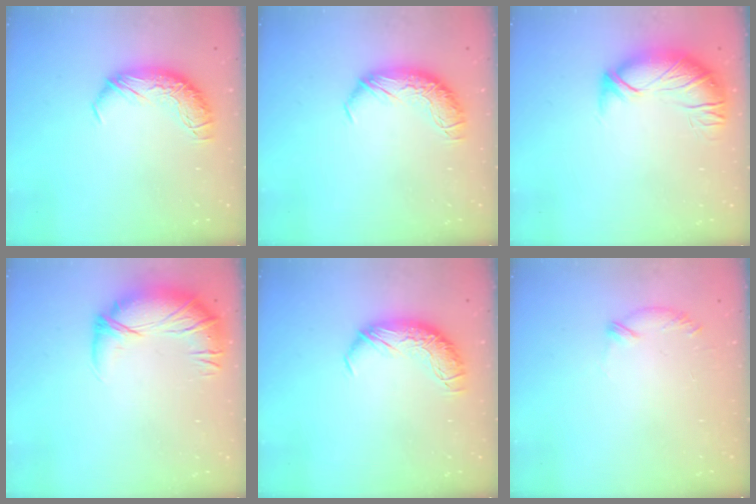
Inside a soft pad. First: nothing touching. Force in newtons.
{"total": 0.0}
{"total": 2.8, "press": 1.3, "slide": 2.5}
{"total": 2.8, "press": 1.2, "slide": 2.6}
{"total": 0.0}
{"total": 6.3, "press": 6.2, "slide": 0.8}